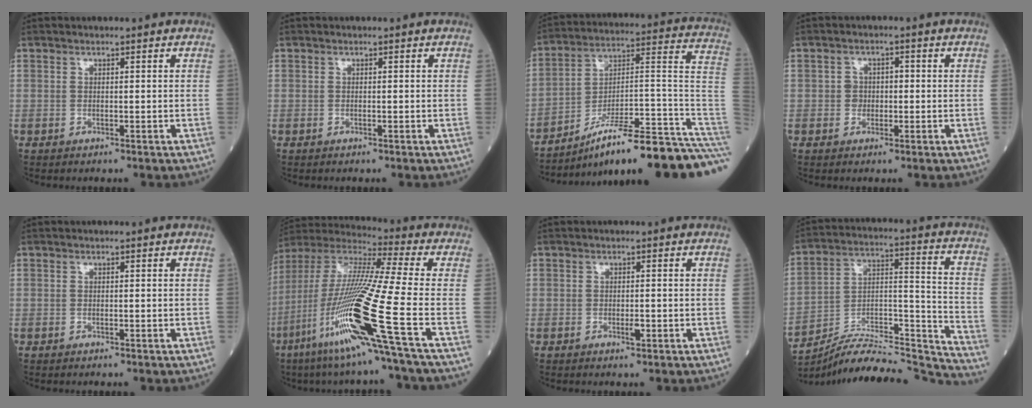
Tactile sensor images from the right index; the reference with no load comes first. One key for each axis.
{"total": 0.0}
{"total": 24.4, "fx": -18.2, "fy": 1.6, "fz": 16.1, "tx": -0.141, "ty": 0.041, "tz": -0.275}
{"total": 2.2, "fx": -0.3, "fy": 2.0, "fz": 0.9, "tx": -0.010, "ty": 0.007, "tz": -0.007}
{"total": 0.0}
{"total": 22.1, "fx": -8.7, "fy": -1.4, "fz": 20.3, "tx": -0.428, "ty": -0.041, "tz": -0.179}
{"total": 1.1, "fx": -0.4, "fy": 0.3, "fz": 1.0, "tx": -0.017, "ty": -0.001, "tz": -0.007}
{"total": 22.2, "fx": -21.5, "fy": 0.7, "fz": 5.4, "tx": -0.090, "ty": 0.034, "tz": -0.340}